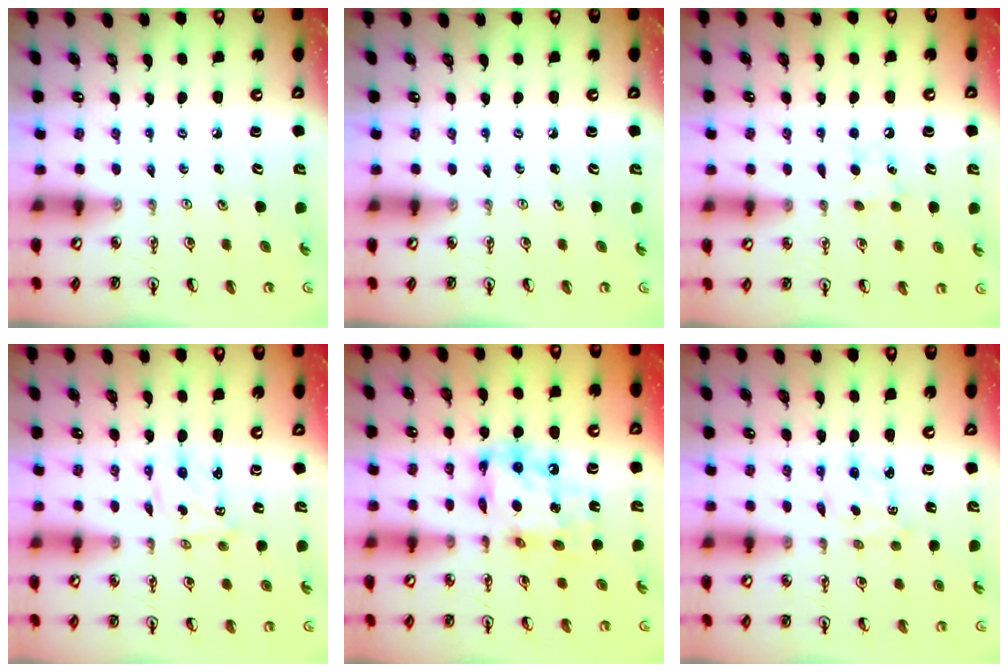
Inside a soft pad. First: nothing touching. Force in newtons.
{"total": 0.0}
{"total": 8.0, "press": 7.9, "slide": 0.9}
{"total": 1.2, "press": 1.2, "slide": 0.1}
{"total": 13.0, "press": 13.0, "slide": 1.2}
{"total": 2.2, "press": 2.2, "slide": 0.4}